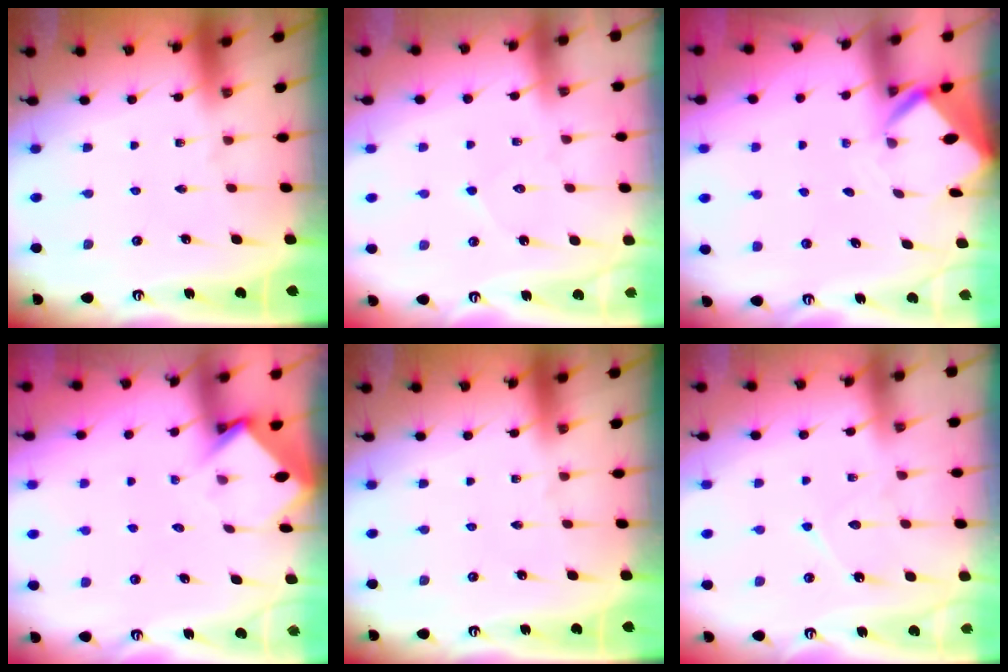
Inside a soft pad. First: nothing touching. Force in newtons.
{"total": 4.6, "press": 4.6, "slide": 0.3}
{"total": 3.0, "press": 3.0, "slide": 0.1}
{"total": 3.6, "press": 3.6, "slide": 0.3}
{"total": 0.0}
{"total": 6.6, "press": 6.5, "slide": 0.7}